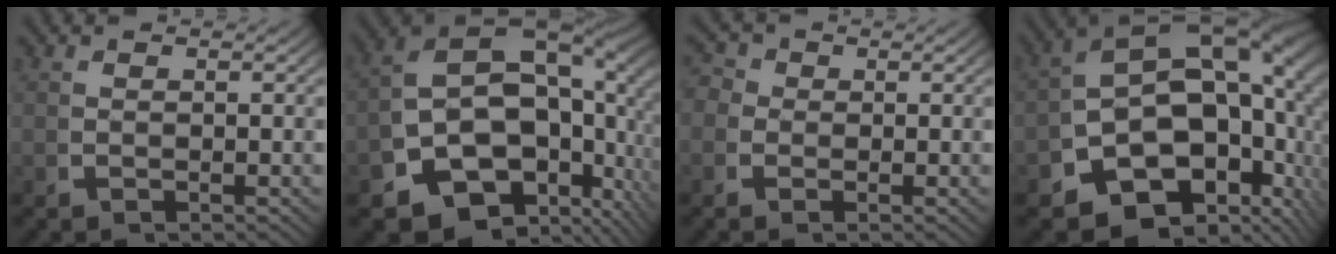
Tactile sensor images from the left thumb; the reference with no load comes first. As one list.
[{"total": 19.6, "force": [-0.9, 13.5, 14.1], "torque": [-0.220, -0.024, -0.024]}, {"total": 3.1, "force": [0.4, 2.8, 1.3], "torque": [-0.024, 0.005, -0.006]}, {"total": 19.3, "force": [0.0, 13.0, 14.2], "torque": [-0.204, -0.008, -0.019]}]